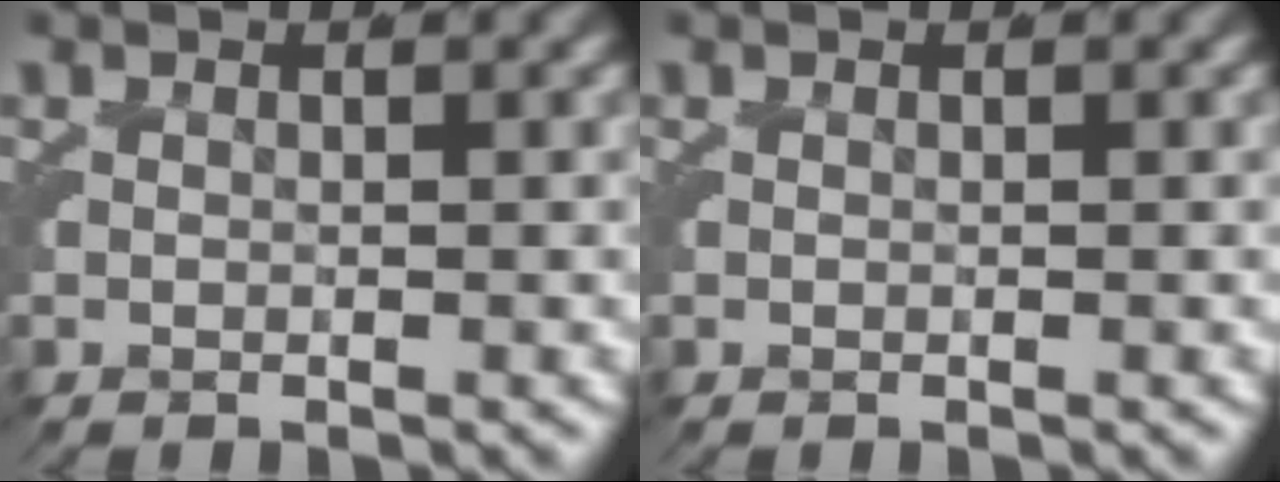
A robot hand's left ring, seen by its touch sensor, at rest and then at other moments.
{"total": 0.0}